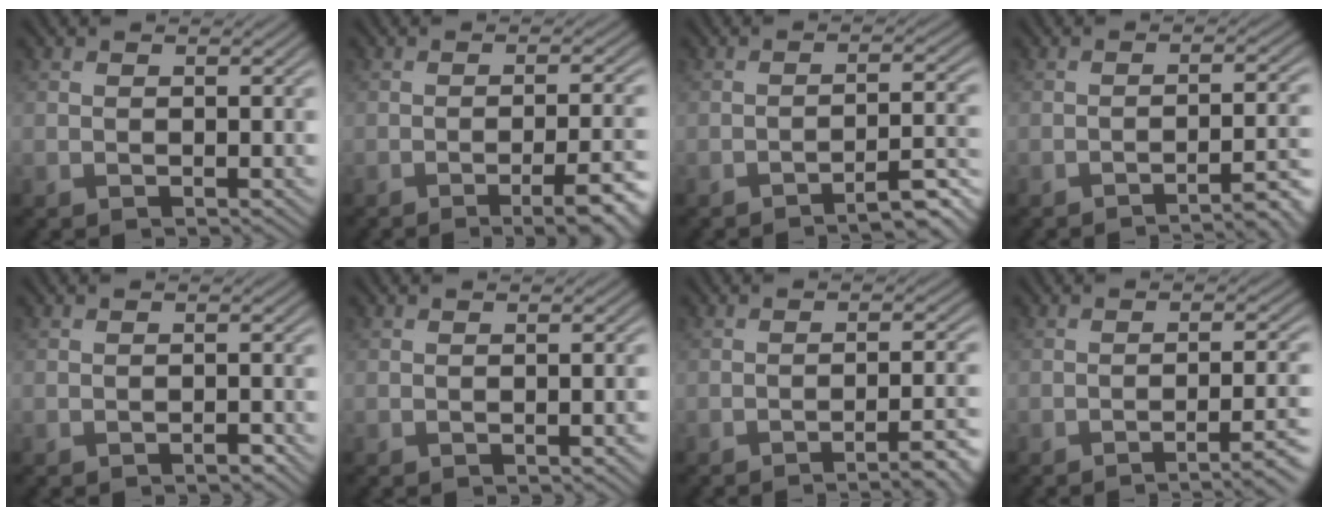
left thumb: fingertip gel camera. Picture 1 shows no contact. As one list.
[{"total": 6.6, "force": [-3.4, 1.3, 5.6], "torque": [-0.079, 0.003, -0.048]}, {"total": 4.4, "force": [-3.3, 0.5, 2.8], "torque": [-0.034, 0.015, -0.057]}, {"total": 5.0, "force": [-3.6, 0.8, 3.5], "torque": [-0.040, 0.015, -0.061]}, {"total": 0.9, "force": [-0.7, 0.3, 0.5], "torque": [-0.005, 0.001, -0.011]}, {"total": 1.1, "force": [-0.3, 0.2, 1.0], "torque": [-0.014, 0.001, -0.003]}, {"total": 5.3, "force": [-3.4, 0.9, 4.0], "torque": [-0.049, 0.012, -0.059]}, {"total": 5.5, "force": [-3.1, 1.0, 4.4], "torque": [-0.060, 0.007, -0.051]}]